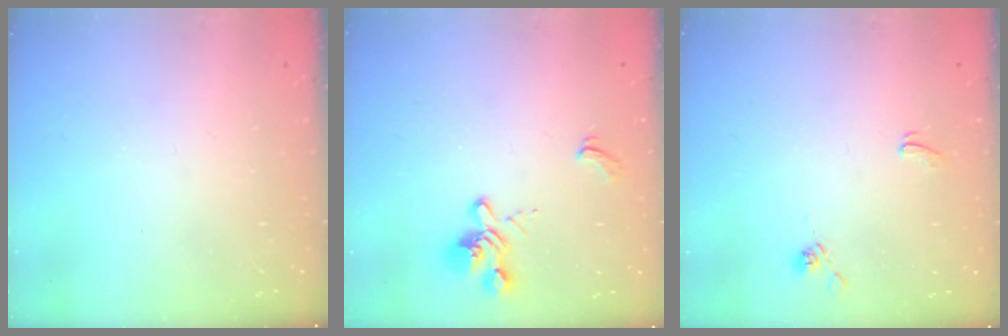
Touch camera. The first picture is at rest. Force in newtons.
{"total": 2.6, "press": 2.3, "slide": 1.3}
{"total": 1.4, "press": 1.4, "slide": 0.4}